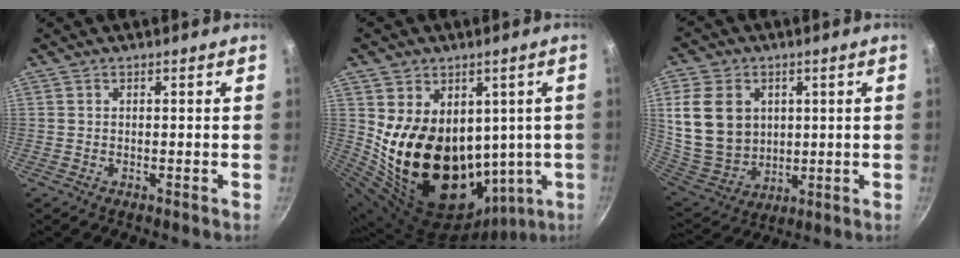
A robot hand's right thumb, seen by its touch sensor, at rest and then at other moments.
{"total": 22.7, "force": [2.7, 16.4, 15.4], "torque": [-0.235, -0.026, 0.076]}
{"total": 16.1, "force": [3.5, 12.7, 9.2], "torque": [-0.158, -0.016, 0.087]}